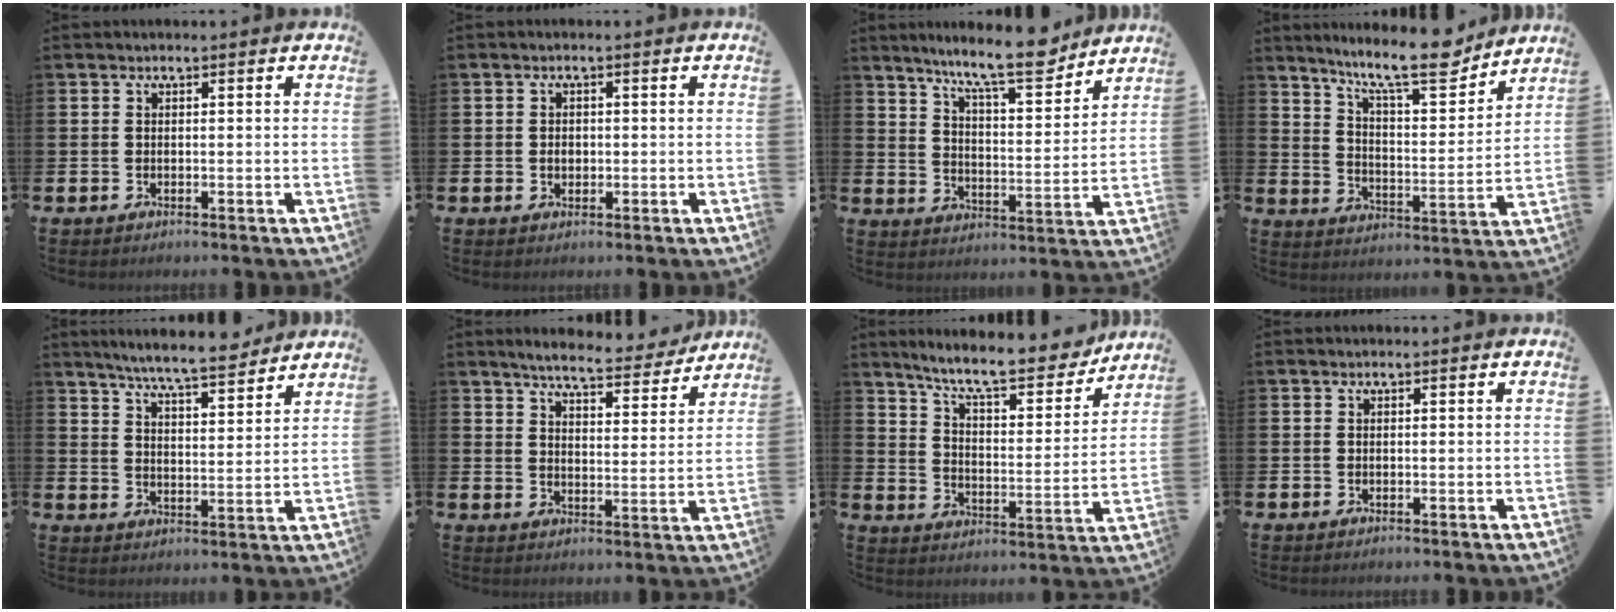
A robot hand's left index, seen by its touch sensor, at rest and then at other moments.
{"total": 1.3, "force": [0.0, 1.1, 0.8], "torque": [-0.005, 0.005, -0.005]}
{"total": 10.9, "force": [9.6, 1.7, 5.0], "torque": [-0.103, -0.053, 0.166]}
{"total": 12.0, "force": [10.3, 2.2, 5.8], "torque": [-0.104, -0.064, 0.174]}
{"total": 7.2, "force": [6.8, 0.1, 2.2], "torque": [-0.059, -0.040, 0.119]}
{"total": 6.3, "force": [6.0, 0.7, 1.7], "torque": [-0.039, -0.041, 0.098]}
{"total": 10.0, "force": [9.1, 1.7, 4.0], "torque": [-0.098, -0.060, 0.153]}
{"total": 0.0}